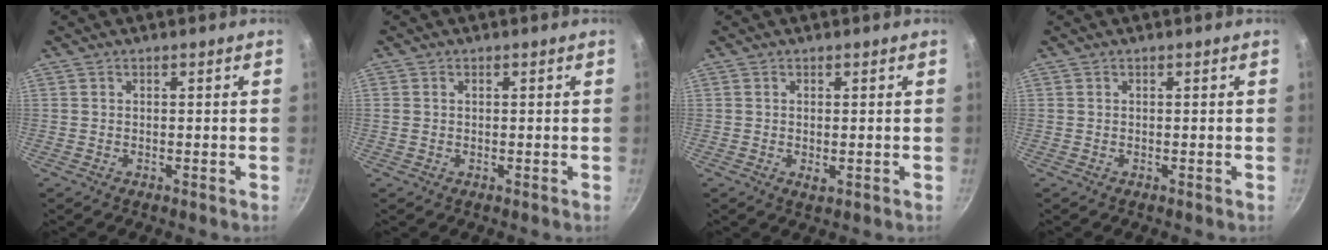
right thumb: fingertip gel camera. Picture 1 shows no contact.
{"total": 1.0, "force": [0.1, 0.8, 0.6], "torque": [-0.010, 0.003, 0.002]}
{"total": 1.5, "force": [-0.1, 0.7, 1.3], "torque": [-0.023, -0.004, 0.001]}
{"total": 0.0}